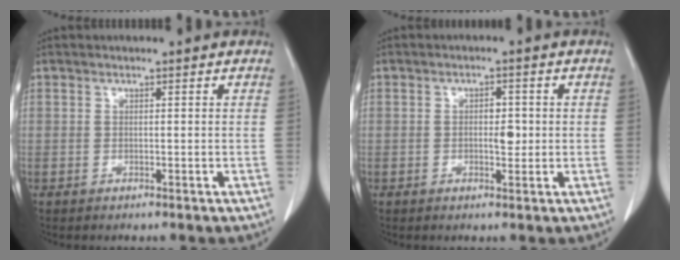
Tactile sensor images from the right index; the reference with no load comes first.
{"total": 2.8, "force": [-0.2, 1.2, 2.5], "torque": [-0.040, 0.002, -0.001]}